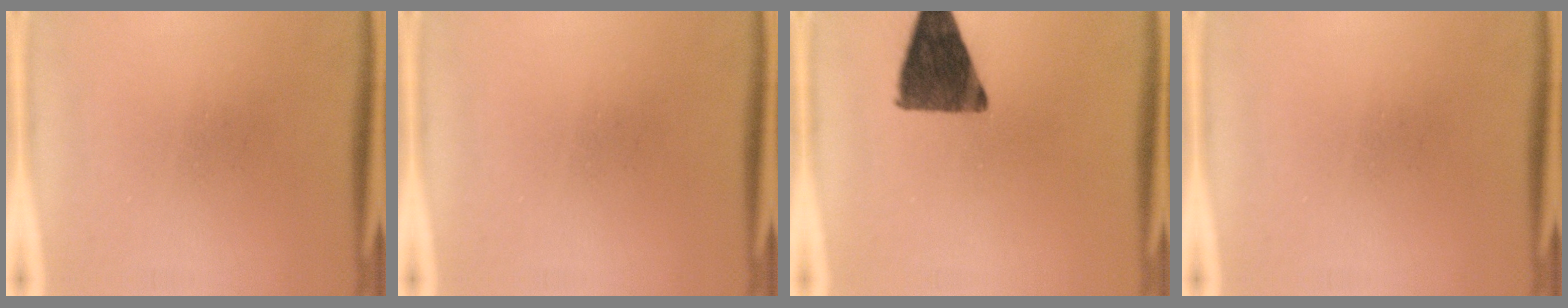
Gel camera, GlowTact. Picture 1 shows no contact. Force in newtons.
{"total": 0.0}
{"total": 12.3}
{"total": 0.0}